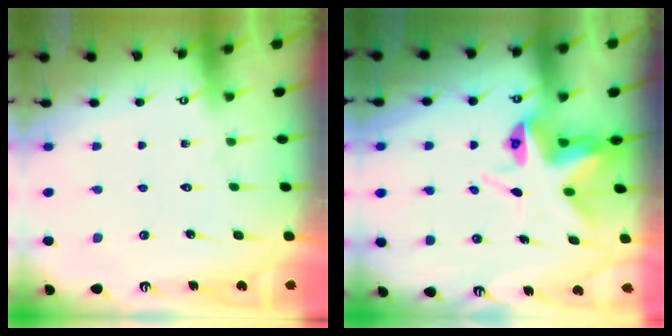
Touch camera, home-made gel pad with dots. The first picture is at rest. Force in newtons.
{"total": 7.1, "press": 7.1, "slide": 0.6}